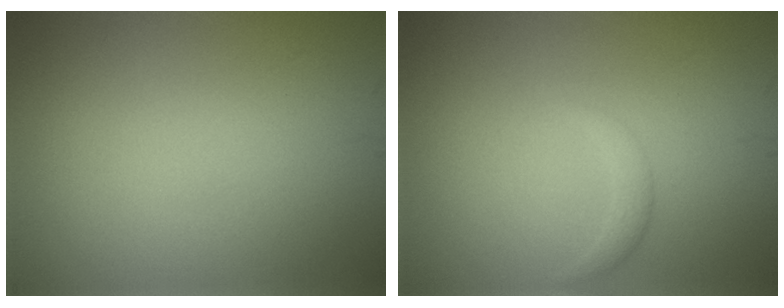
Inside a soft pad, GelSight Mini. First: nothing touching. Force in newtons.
{"total": 1.1, "press": 1.1, "slide": 0.1}